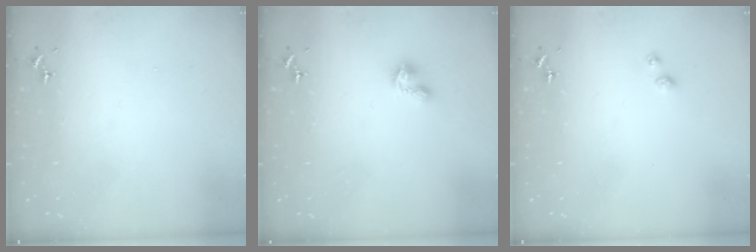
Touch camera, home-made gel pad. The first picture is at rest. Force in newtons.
{"total": 2.3, "press": 2.3, "slide": 0.4}
{"total": 3.1, "press": 3.0, "slide": 0.3}